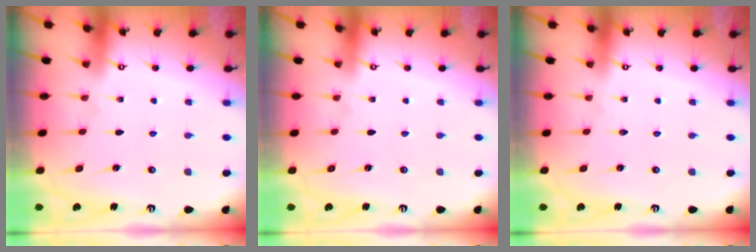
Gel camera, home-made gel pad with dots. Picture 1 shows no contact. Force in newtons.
{"total": 0.0}
{"total": 0.0}